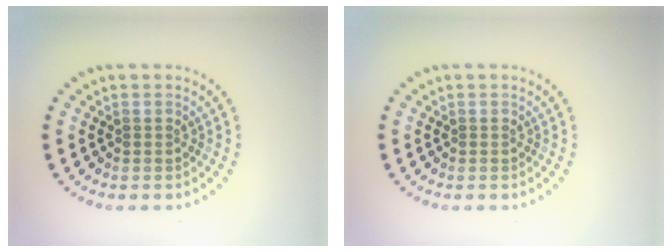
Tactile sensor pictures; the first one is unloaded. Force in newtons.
{"total": 0.0}